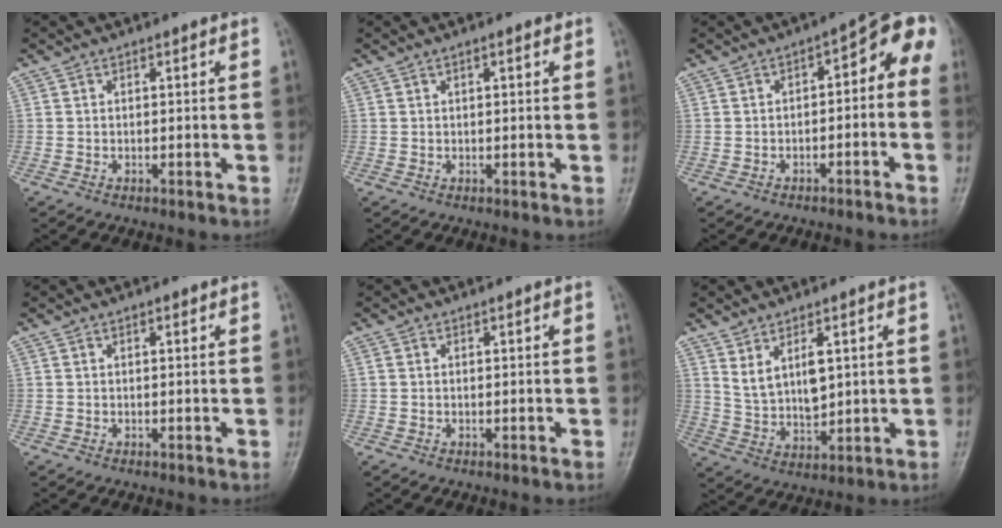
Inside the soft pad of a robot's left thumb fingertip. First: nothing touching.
{"total": 1.3, "force": [0.6, 0.4, 1.0], "torque": [-0.016, 0.001, 0.008]}
{"total": 8.0, "force": [-1.1, 3.9, 6.9], "torque": [-0.063, 0.054, -0.024]}
{"total": 0.7, "force": [0.4, 0.3, 0.4], "torque": [-0.007, -0.002, 0.006]}
{"total": 0.0}
{"total": 6.9, "force": [2.9, 3.3, 5.4], "torque": [-0.087, -0.024, 0.067]}